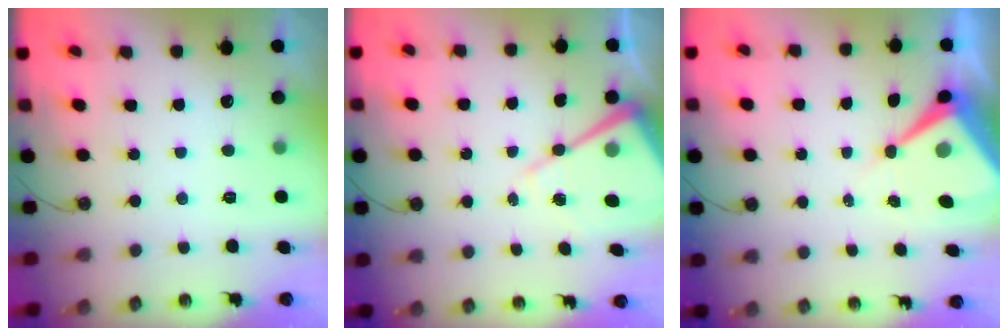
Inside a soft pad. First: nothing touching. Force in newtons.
{"total": 11.5, "press": 11.4, "slide": 1.1}
{"total": 9.5, "press": 9.4, "slide": 1.0}